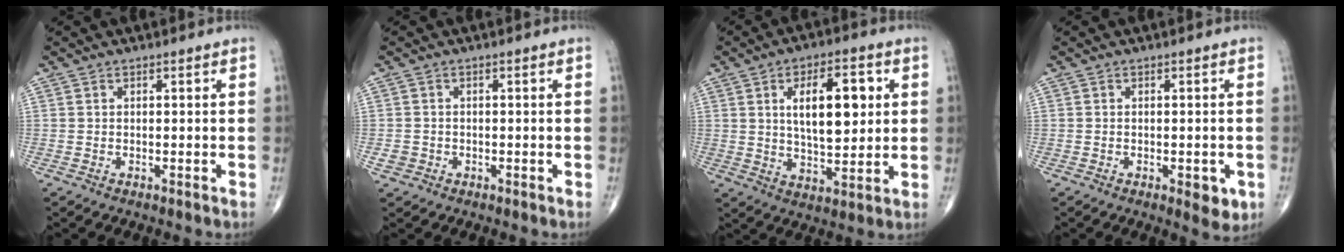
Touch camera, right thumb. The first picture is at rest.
{"total": 1.8, "force": [-0.6, 1.6, 0.4], "torque": [-0.003, 0.006, -0.009]}
{"total": 13.4, "force": [3.1, 6.3, 11.5], "torque": [-0.158, -0.008, 0.055]}
{"total": 3.9, "force": [-1.3, 1.7, 3.3], "torque": [-0.029, -0.005, -0.013]}